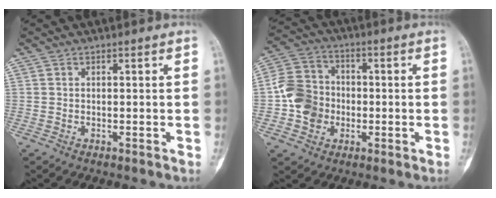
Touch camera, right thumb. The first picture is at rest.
{"total": 10.0, "force": [-1.7, 8.7, 4.6], "torque": [-0.063, 0.023, -0.039]}